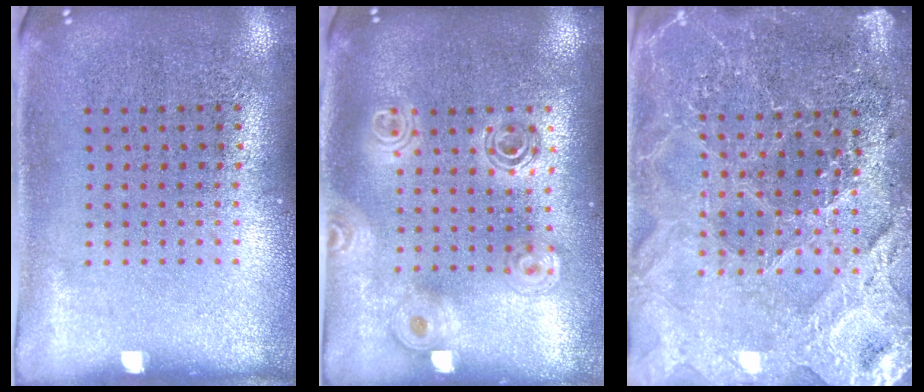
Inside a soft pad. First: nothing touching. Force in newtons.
{"total": 1.7, "press": 1.5, "slide": 0.8}
{"total": 4.0, "press": 3.8, "slide": 1.2}